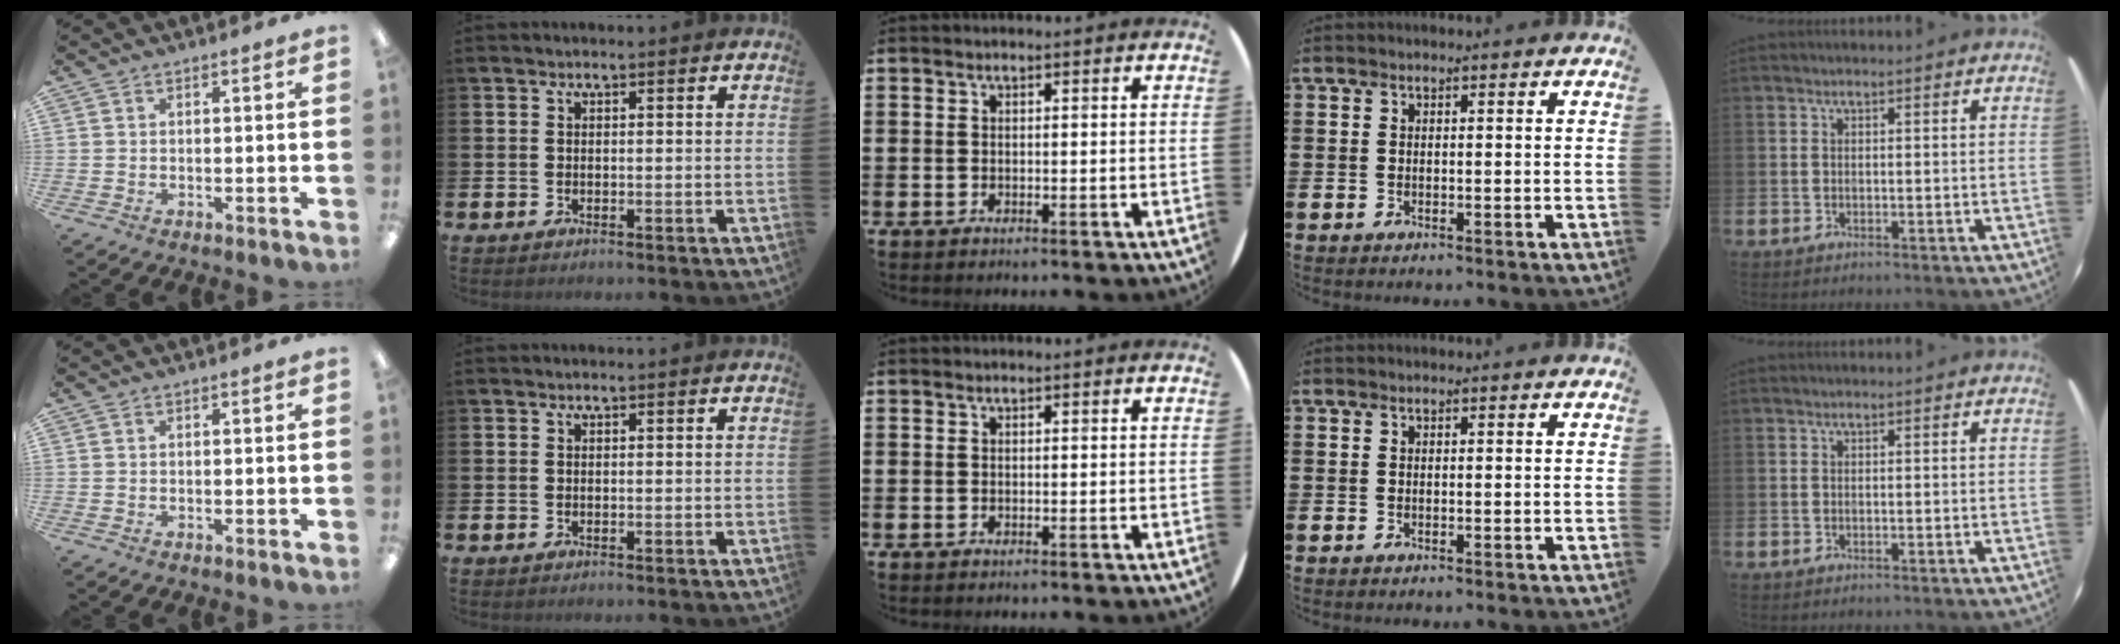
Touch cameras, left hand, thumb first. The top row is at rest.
{}